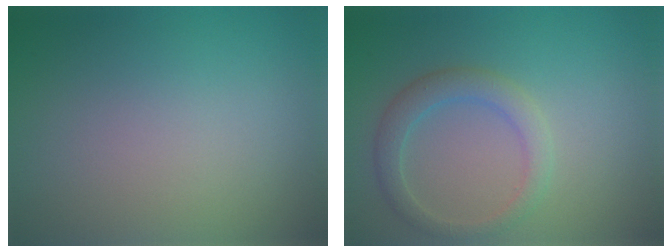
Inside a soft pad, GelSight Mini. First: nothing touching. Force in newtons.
{"total": 2.7, "press": 2.7, "slide": 0.2}